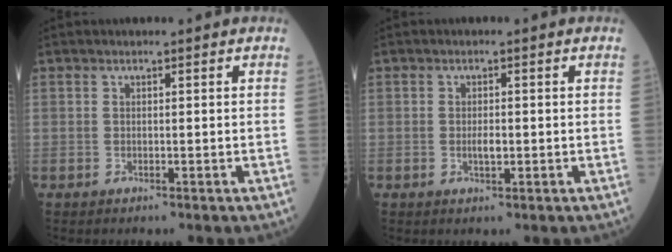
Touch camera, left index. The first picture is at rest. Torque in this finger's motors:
{"motor_torque": [0.38, 0.00, 0.03, 0.01]}